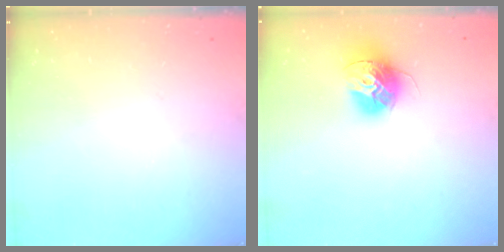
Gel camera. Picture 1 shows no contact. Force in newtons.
{"total": 14.4, "press": 14.4, "slide": 1.3}